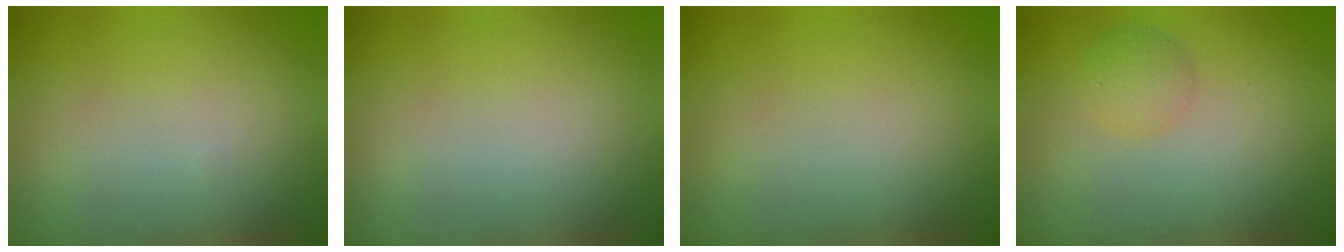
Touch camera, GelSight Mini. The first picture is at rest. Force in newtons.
{"total": 0.0}
{"total": 0.0}
{"total": 1.8, "press": 1.8, "slide": 0.1}